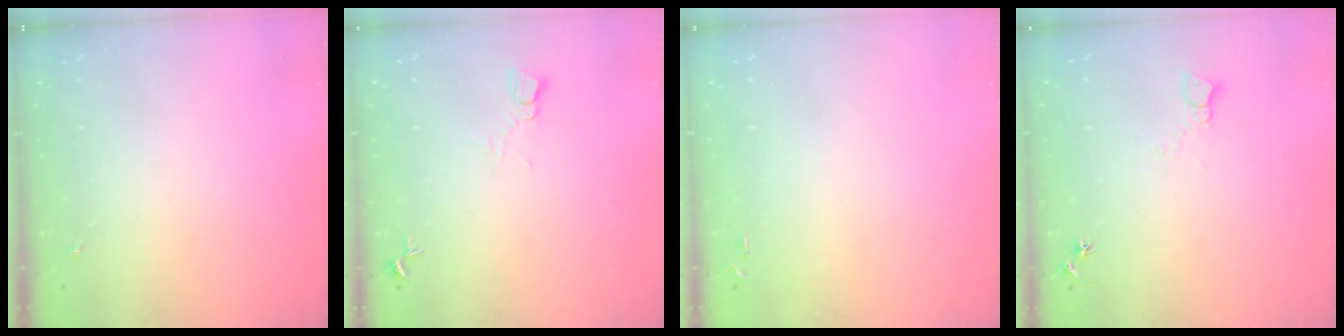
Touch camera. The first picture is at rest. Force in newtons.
{"total": 4.3, "press": 4.3, "slide": 0.4}
{"total": 2.6, "press": 2.6, "slide": 0.4}
{"total": 5.4, "press": 5.3, "slide": 0.7}